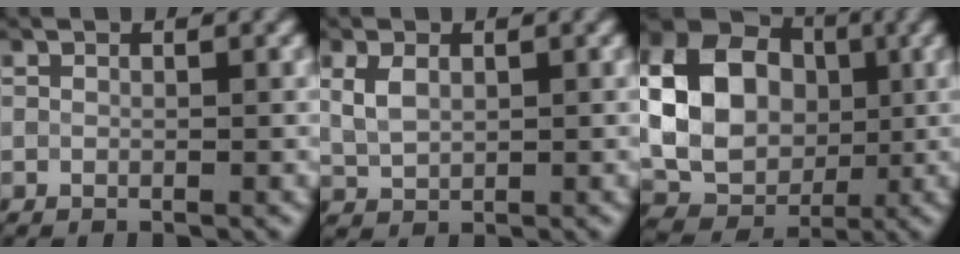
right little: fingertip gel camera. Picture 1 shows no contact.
{"total": 2.4, "force": [0.9, 1.5, 1.6], "torque": [-0.040, 0.006, 0.020]}
{"total": 14.5, "force": [1.5, 11.9, 8.2], "torque": [-0.174, 0.024, 0.021]}